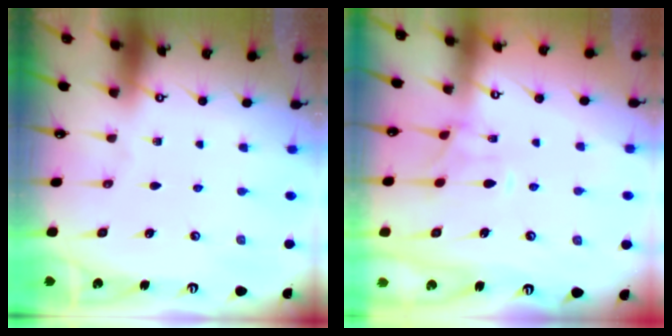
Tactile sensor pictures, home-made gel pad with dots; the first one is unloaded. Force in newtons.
{"total": 1.6, "press": 1.3, "slide": 1.0}